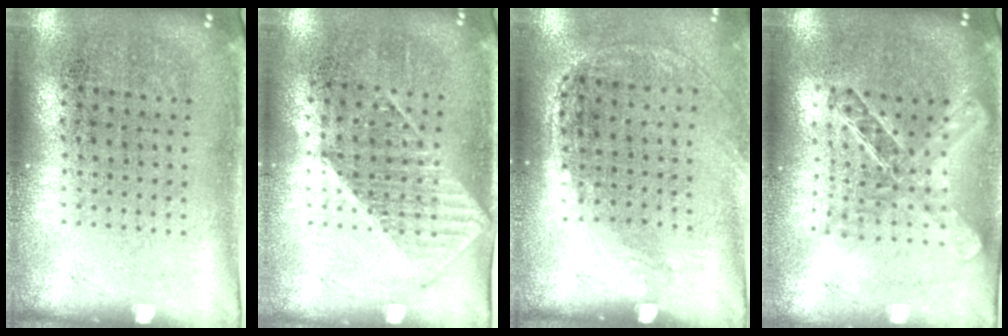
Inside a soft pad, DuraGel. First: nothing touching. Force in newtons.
{"total": 0.9, "press": 0.9, "slide": 0.3}
{"total": 1.3, "press": 0.9, "slide": 0.9}
{"total": 1.9, "press": 1.7, "slide": 1.0}